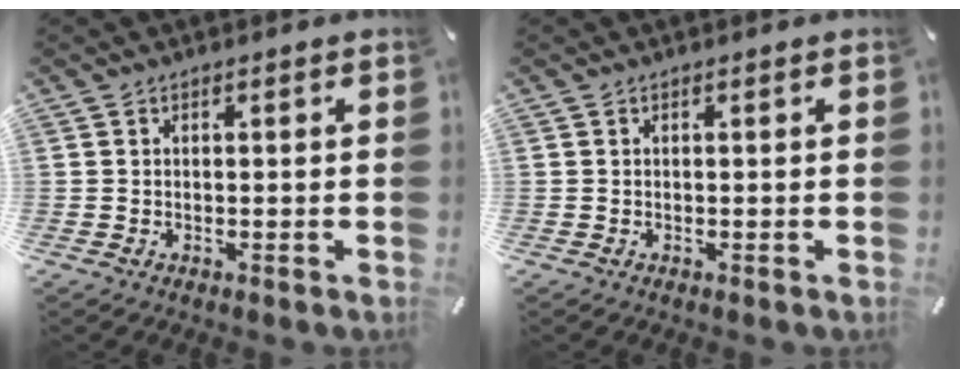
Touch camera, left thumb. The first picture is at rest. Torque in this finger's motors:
{"motor_torque": [0.00, 0.00, 0.01, 0.01, 0.00]}